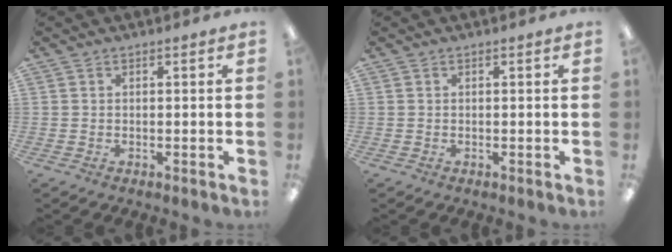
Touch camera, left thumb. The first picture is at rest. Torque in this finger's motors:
{"motor_torque": [-0.01, 0.01, -0.07, -0.04, 0.00]}